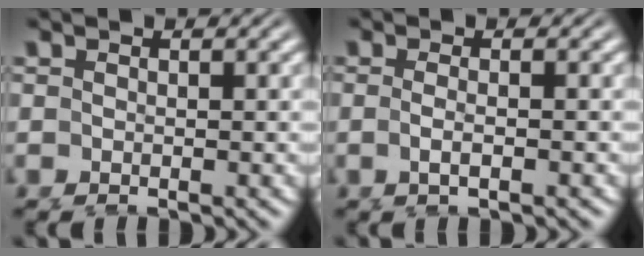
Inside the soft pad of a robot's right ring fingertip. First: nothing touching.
{"total": 1.4, "force": [-0.2, -0.5, 1.3], "torque": [-0.032, -0.008, 0.004]}